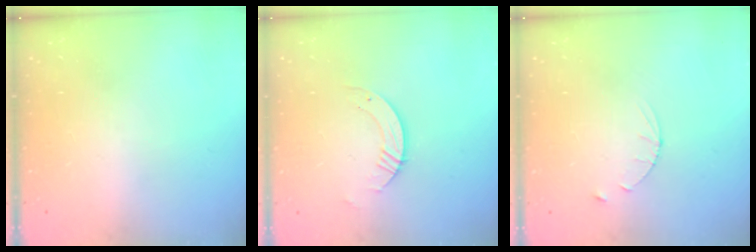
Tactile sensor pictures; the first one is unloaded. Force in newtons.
{"total": 3.8, "press": 3.8, "slide": 0.1}
{"total": 3.0, "press": 2.9, "slide": 0.4}